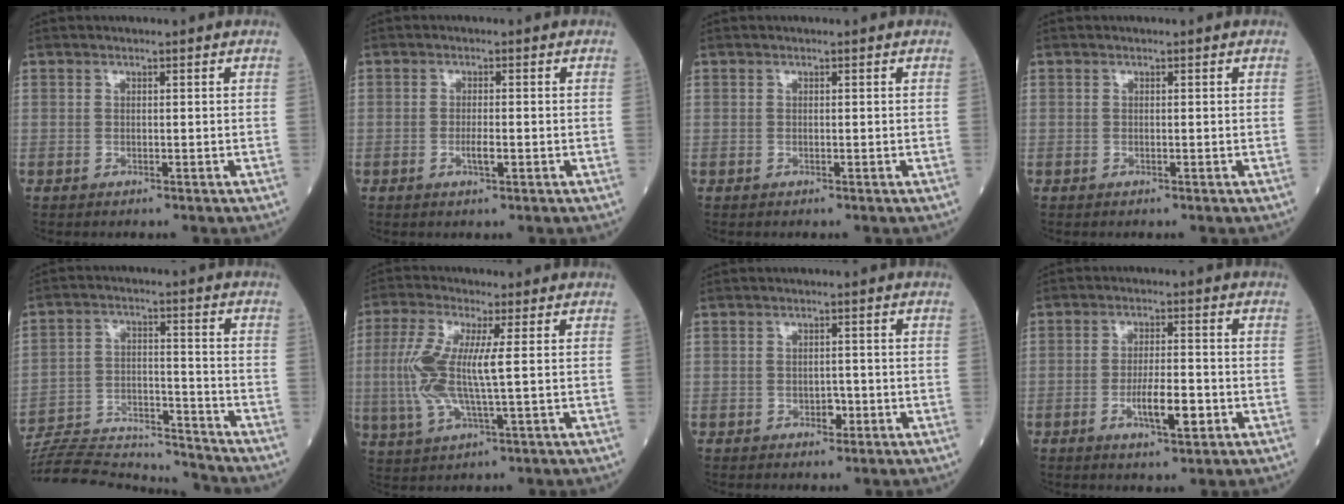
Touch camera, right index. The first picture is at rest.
{"total": 2.0, "force": [-0.6, 0.2, 1.9], "torque": [-0.037, -0.002, -0.012]}
{"total": 0.0}
{"total": 0.0}
{"total": 18.5, "force": [-18.1, 1.6, 3.2], "torque": [-0.076, 0.015, -0.278]}
{"total": 9.3, "force": [0.5, 1.4, 9.2], "torque": [-0.220, 0.003, 0.008]}
{"total": 1.6, "force": [-0.6, 1.0, 1.1], "torque": [-0.015, 0.002, -0.008]}
{"total": 6.0, "force": [-2.0, 1.2, 5.5], "torque": [-0.098, -0.004, -0.033]}